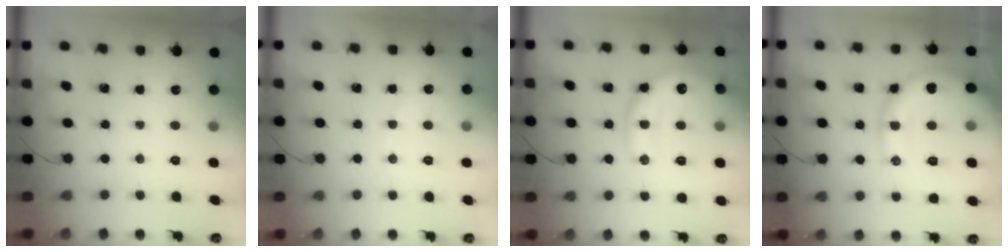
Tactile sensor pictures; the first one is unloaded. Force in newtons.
{"total": 2.8, "press": 2.7, "slide": 0.7}
{"total": 15.4, "press": 15.3, "slide": 1.5}
{"total": 17.1, "press": 17.1, "slide": 0.9}